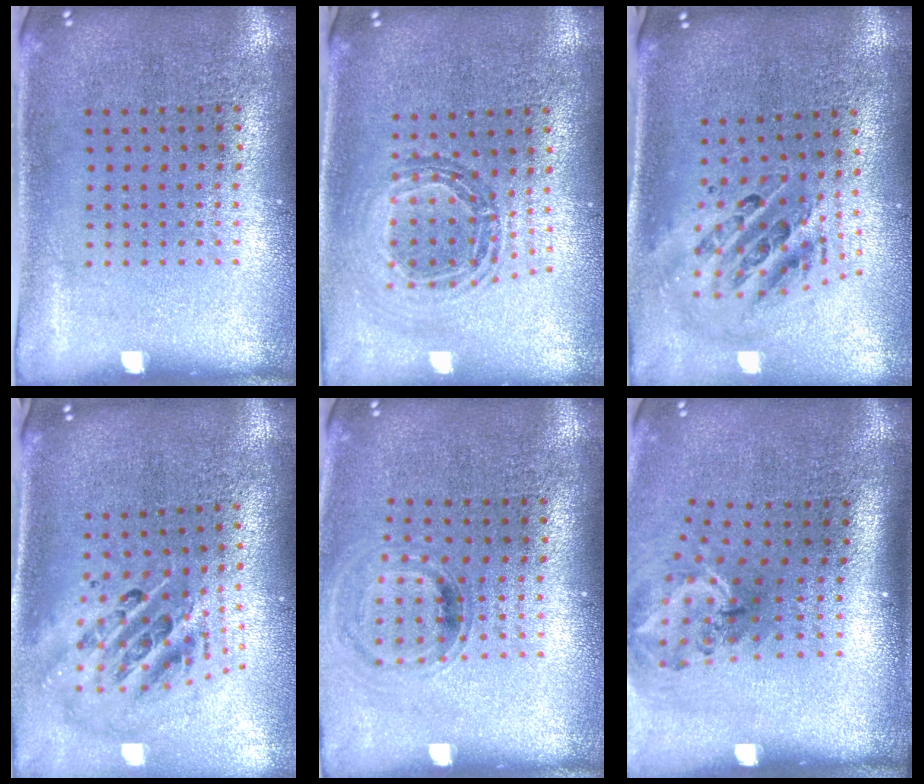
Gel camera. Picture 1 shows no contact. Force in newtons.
{"total": 0.9, "press": 0.9, "slide": 0.0}
{"total": 1.4, "press": 1.3, "slide": 0.7}
{"total": 2.6, "press": 1.8, "slide": 1.9}
{"total": 0.8, "press": 0.8, "slide": 0.1}
{"total": 1.8, "press": 1.2, "slide": 1.4}